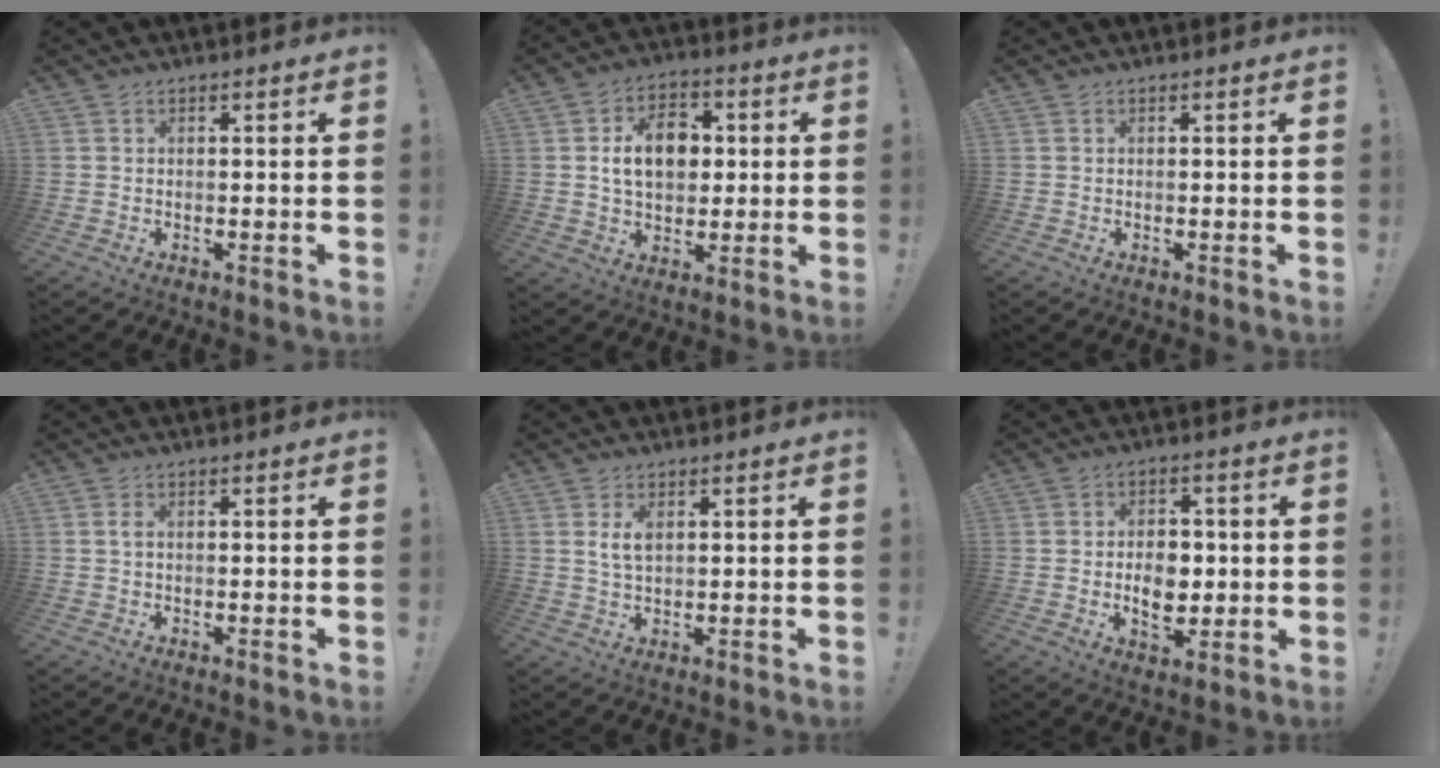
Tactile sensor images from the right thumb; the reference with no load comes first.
{"total": 12.6, "force": [1.7, 9.2, 8.5], "torque": [-0.118, 0.011, 0.033]}
{"total": 0.0}
{"total": 1.3, "force": [0.2, 0.3, 1.2], "torque": [-0.028, 0.003, 0.003]}
{"total": 3.8, "force": [1.2, 1.9, 3.1], "torque": [-0.052, -0.002, 0.019]}
{"total": 8.2, "force": [-0.6, 6.1, 5.5], "torque": [-0.068, 0.007, -0.011]}